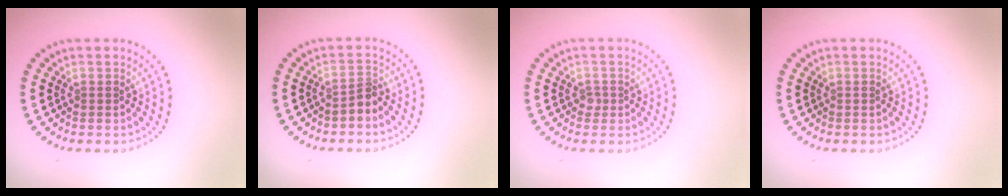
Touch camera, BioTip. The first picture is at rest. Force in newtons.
{"total": 1.7, "press": 1.2, "slide": 1.2}
{"total": 0.8, "press": 0.6, "slide": 0.6}
{"total": 0.0}